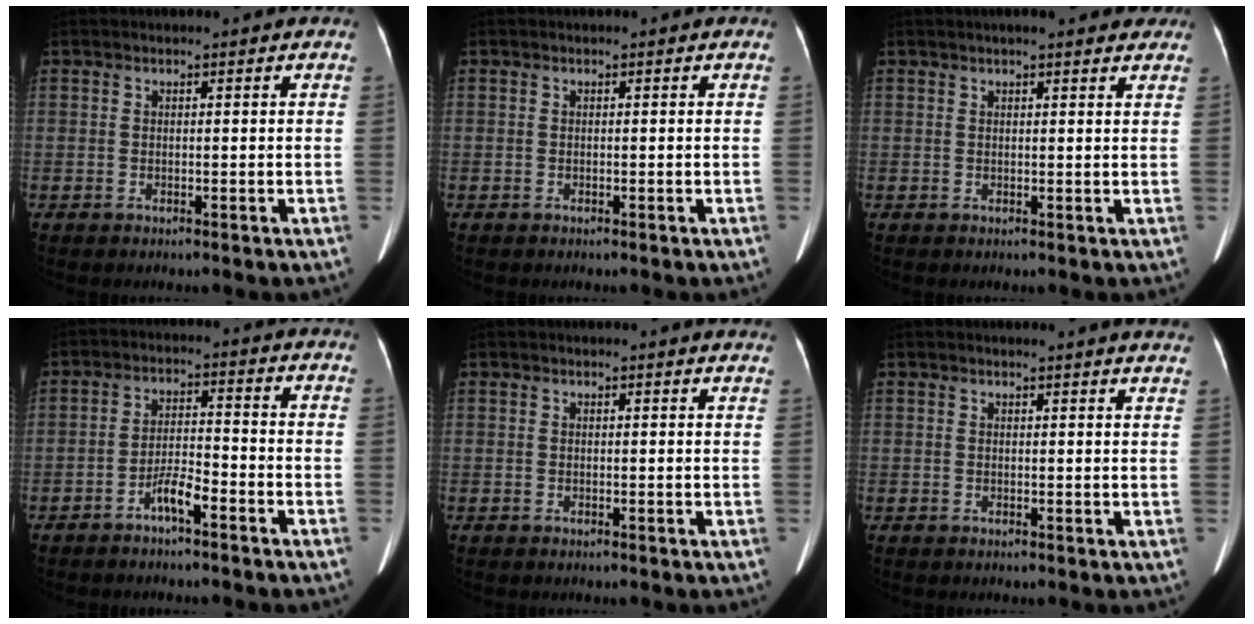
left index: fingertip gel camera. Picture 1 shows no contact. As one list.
[{"total": 0.0}, {"total": 8.2, "force": [6.9, 1.6, 4.1], "torque": [-0.042, 0.016, 0.075]}, {"total": 4.1, "force": [-2.8, 0.6, 3.0], "torque": [-0.062, 0.008, -0.052]}, {"total": 3.0, "force": [2.9, 0.0, 0.8], "torque": [-0.012, -0.004, 0.015]}, {"total": 6.8, "force": [6.3, -0.1, 2.3], "torque": [-0.027, -0.003, 0.049]}]